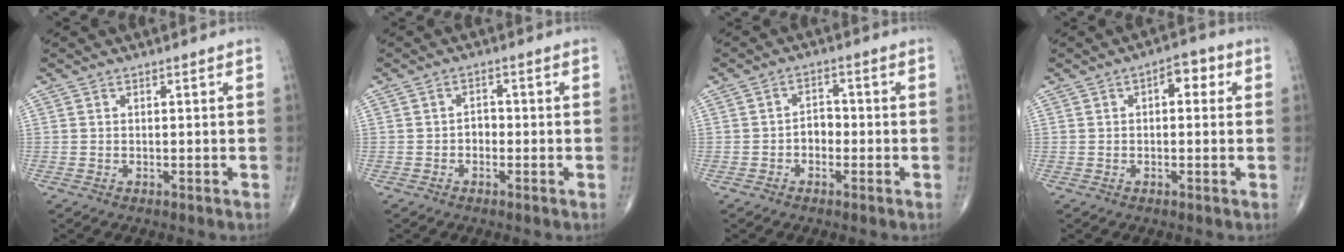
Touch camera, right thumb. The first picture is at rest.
{"total": 1.9, "force": [-0.7, 1.5, 1.0], "torque": [-0.003, 0.008, -0.017]}
{"total": 3.1, "force": [-1.1, 2.3, 1.8], "torque": [-0.011, 0.015, -0.026]}
{"total": 4.6, "force": [1.1, 2.4, 3.7], "torque": [-0.036, 0.014, 0.006]}